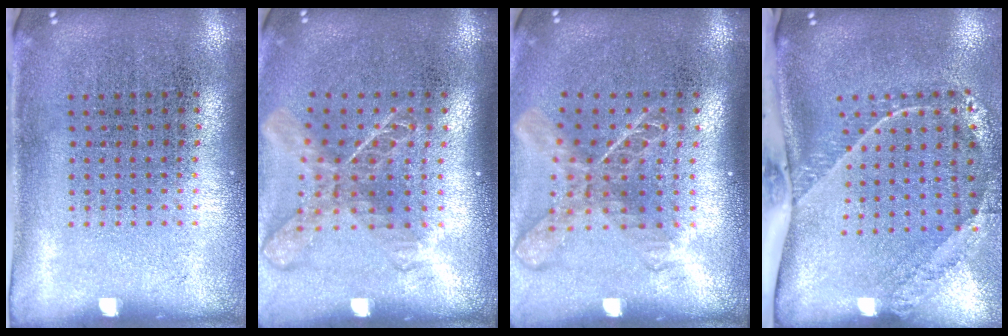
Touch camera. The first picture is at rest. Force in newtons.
{"total": 1.8, "press": 1.4, "slide": 1.2}
{"total": 1.8, "press": 1.4, "slide": 1.2}
{"total": 2.5, "press": 1.7, "slide": 1.9}